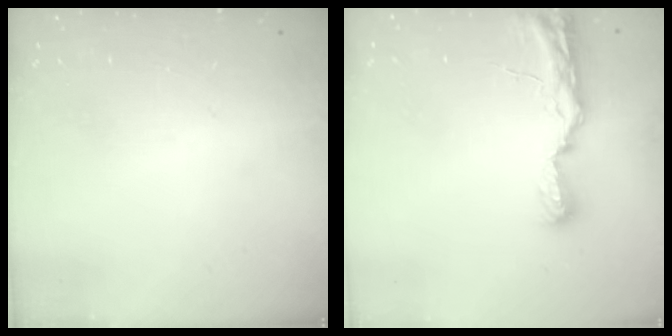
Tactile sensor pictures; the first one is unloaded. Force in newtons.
{"total": 9.4, "press": 9.2, "slide": 2.0}